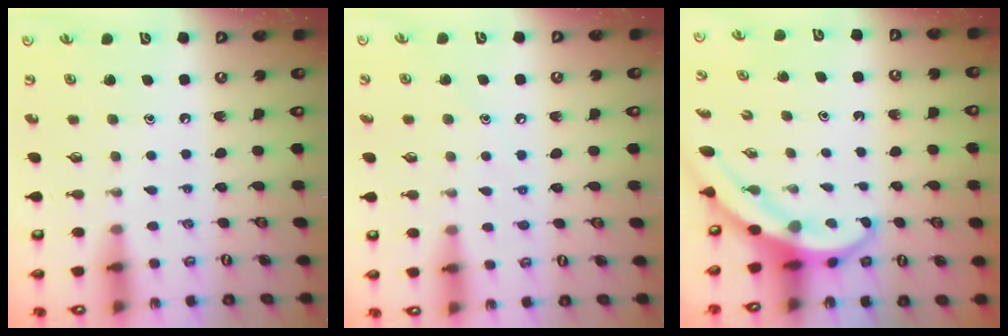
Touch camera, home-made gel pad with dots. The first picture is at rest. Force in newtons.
{"total": 4.6, "press": 4.5, "slide": 0.5}
{"total": 3.7, "press": 3.7, "slide": 0.3}